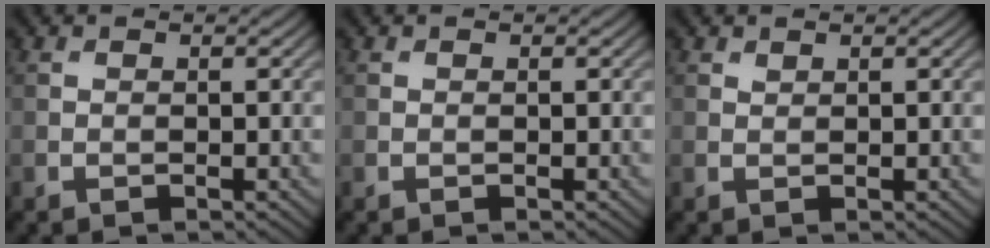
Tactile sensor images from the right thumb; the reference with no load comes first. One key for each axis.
{"total": 0.0}
{"total": 0.5, "fx": 0.5, "fy": 0.2, "fz": 0.1, "tx": -0.002, "ty": -0.002, "tz": 0.012}